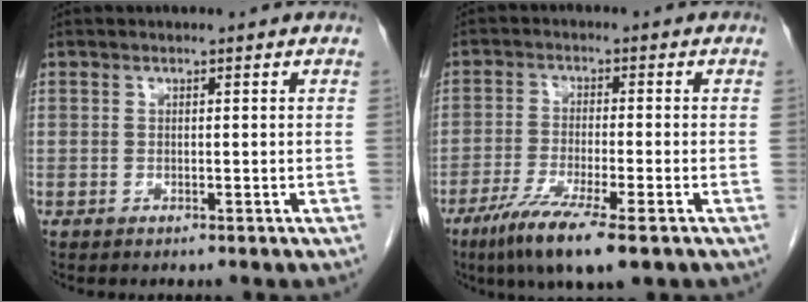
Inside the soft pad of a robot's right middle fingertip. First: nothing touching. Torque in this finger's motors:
{"motor_torque": [1.24, -0.90, 0.43, 0.11]}